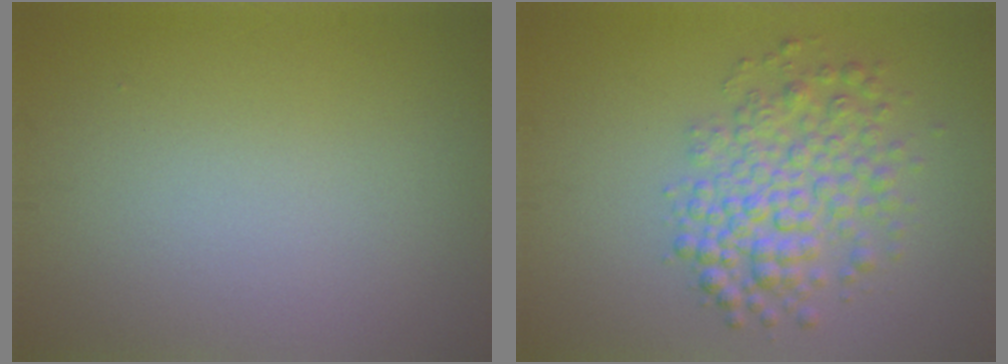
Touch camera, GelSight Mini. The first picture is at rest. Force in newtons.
{"total": 5.1, "press": 5.1, "slide": 0.2}